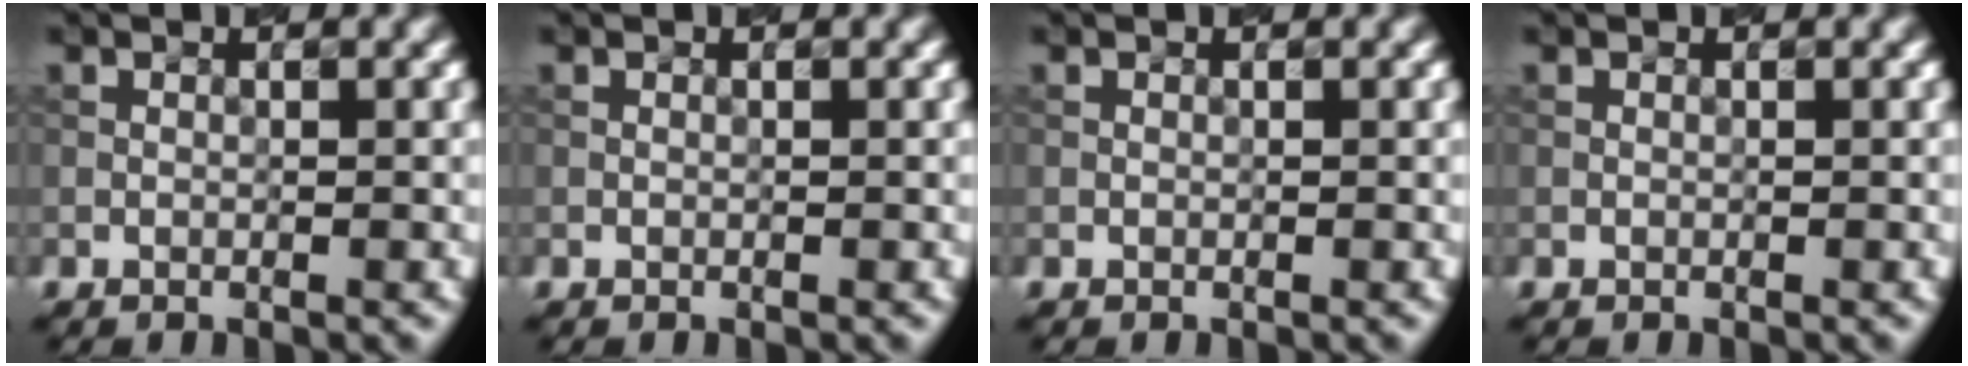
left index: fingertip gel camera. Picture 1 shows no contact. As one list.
[{"total": 0.0}, {"total": 0.0}, {"total": 0.0}]